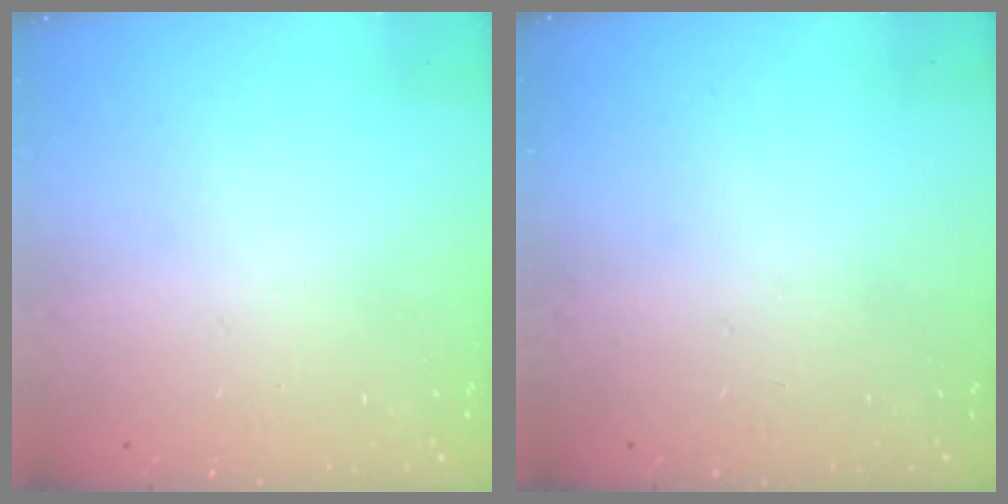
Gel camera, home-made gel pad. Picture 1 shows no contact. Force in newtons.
{"total": 0.0}